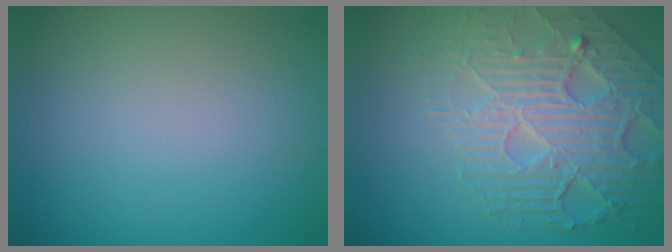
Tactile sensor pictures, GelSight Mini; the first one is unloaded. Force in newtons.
{"total": 8.0, "press": 5.5, "slide": 5.8}